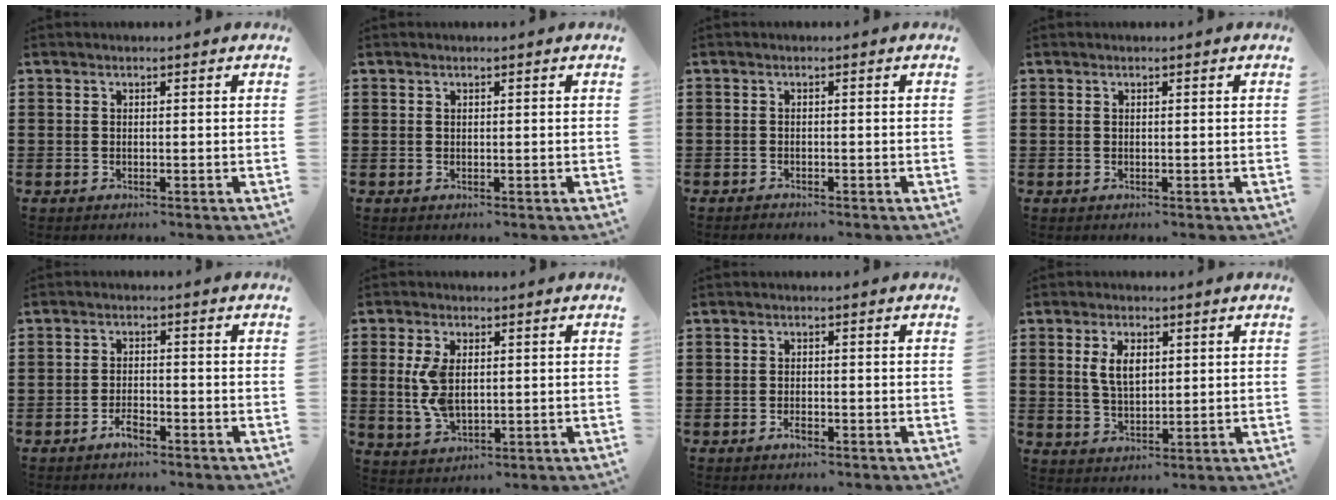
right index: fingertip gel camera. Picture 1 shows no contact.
{"total": 0.0}
{"total": 0.8, "force": [-0.8, 0.0, 0.0], "torque": [-0.003, -0.001, -0.016]}
{"total": 0.0}
{"total": 2.5, "force": [-1.8, 1.0, 1.4], "torque": [-0.034, 0.001, -0.037]}
{"total": 6.4, "force": [0.6, 3.5, 5.3], "torque": [-0.128, 0.004, 0.005]}
{"total": 1.4, "force": [-0.9, 0.6, 0.9], "torque": [-0.019, -0.003, -0.016]}
{"total": 4.9, "force": [1.3, 2.7, 3.9], "torque": [-0.076, 0.006, 0.020]}